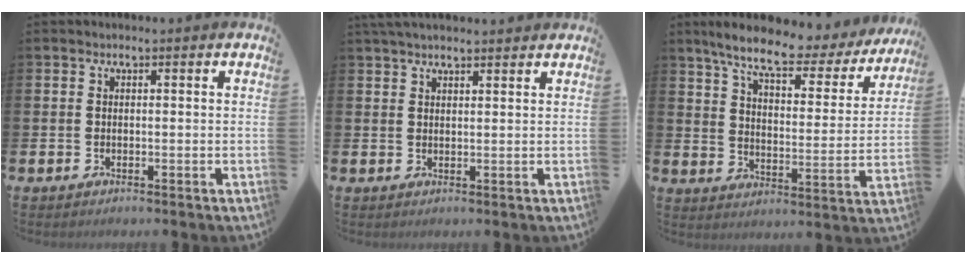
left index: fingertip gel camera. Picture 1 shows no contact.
{"total": 2.9, "force": [2.7, 0.4, 0.9], "torque": [-0.019, -0.005, 0.048]}
{"total": 8.8, "force": [7.6, 1.6, 4.2], "torque": [-0.107, -0.045, 0.126]}